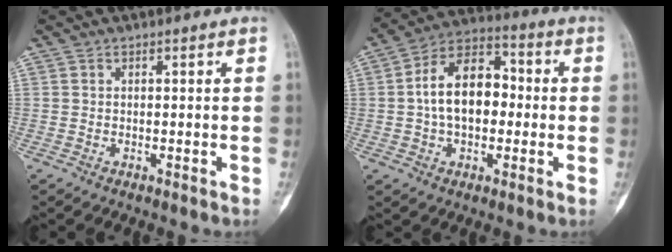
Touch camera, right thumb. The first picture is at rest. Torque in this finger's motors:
{"motor_torque": [1.63, 1.65, 0.75, -0.61, 0.43]}